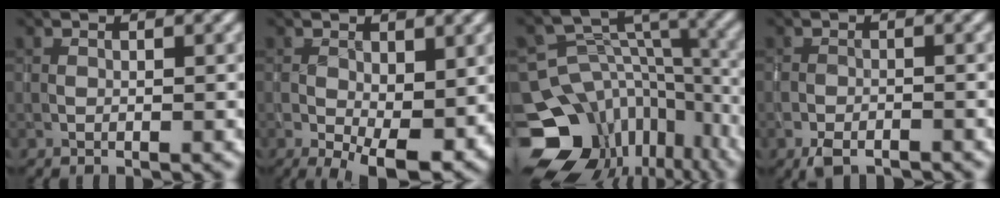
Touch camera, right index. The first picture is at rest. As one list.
[{"total": 6.9, "force": [-1.8, 3.7, 5.5], "torque": [-0.092, -0.026, -0.016]}, {"total": 15.8, "force": [-10.0, 11.3, 4.9], "torque": [-0.129, -0.017, -0.135]}, {"total": 2.7, "force": [-2.2, 1.0, 1.2], "torque": [-0.023, -0.004, -0.042]}]